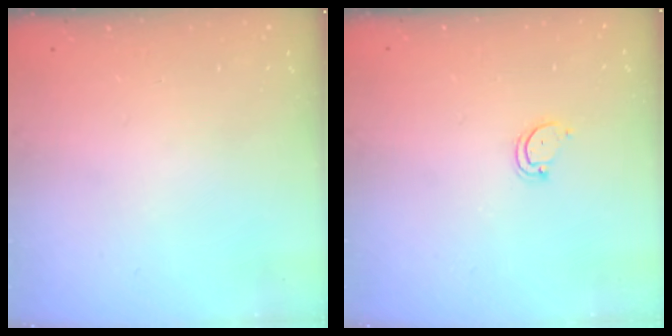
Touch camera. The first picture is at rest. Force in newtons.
{"total": 2.8, "press": 2.8, "slide": 0.2}